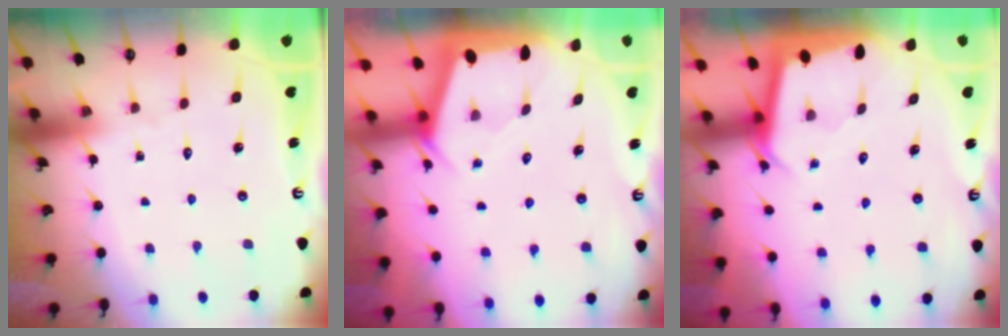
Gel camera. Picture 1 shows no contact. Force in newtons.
{"total": 1.9, "press": 1.9, "slide": 0.3}
{"total": 2.1, "press": 2.1, "slide": 0.0}